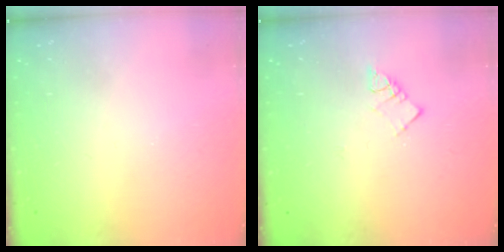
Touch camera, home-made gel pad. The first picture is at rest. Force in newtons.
{"total": 4.2, "press": 4.2, "slide": 0.4}